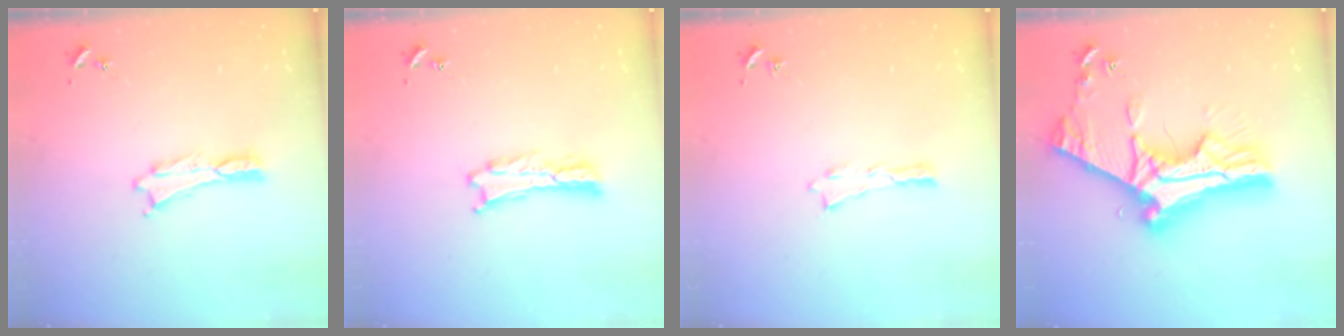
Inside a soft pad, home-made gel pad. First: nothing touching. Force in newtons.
{"total": 0.6, "press": 0.5, "slide": 0.2}
{"total": 0.0}
{"total": 15.6, "press": 15.6, "slide": 1.5}